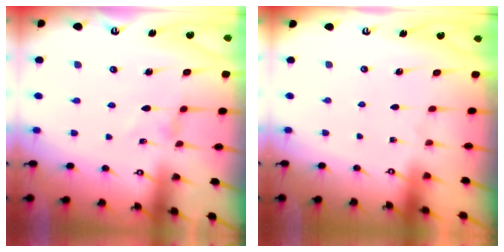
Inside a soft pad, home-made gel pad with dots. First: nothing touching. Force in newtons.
{"total": 0.0}